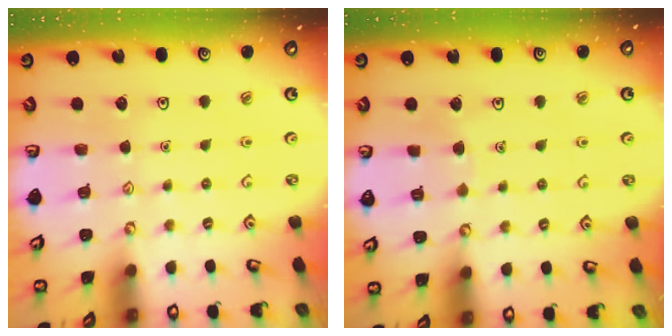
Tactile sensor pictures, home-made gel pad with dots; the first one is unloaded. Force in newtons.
{"total": 3.0, "press": 3.0, "slide": 0.2}